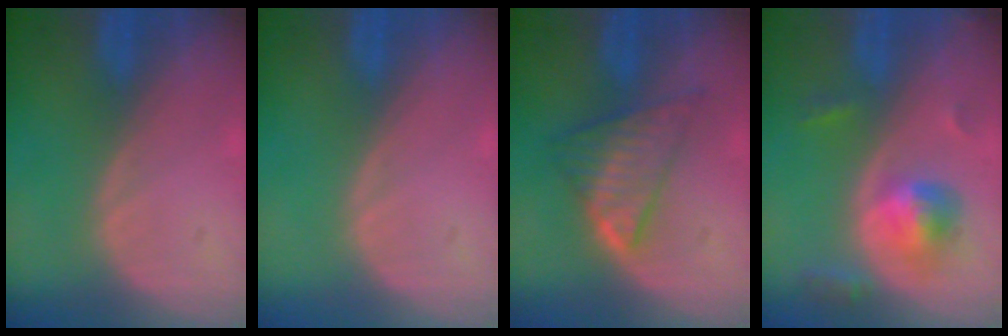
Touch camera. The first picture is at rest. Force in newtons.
{"total": 0.0}
{"total": 5.9, "press": 5.9, "slide": 0.1}
{"total": 5.6, "press": 5.1, "slide": 2.2}